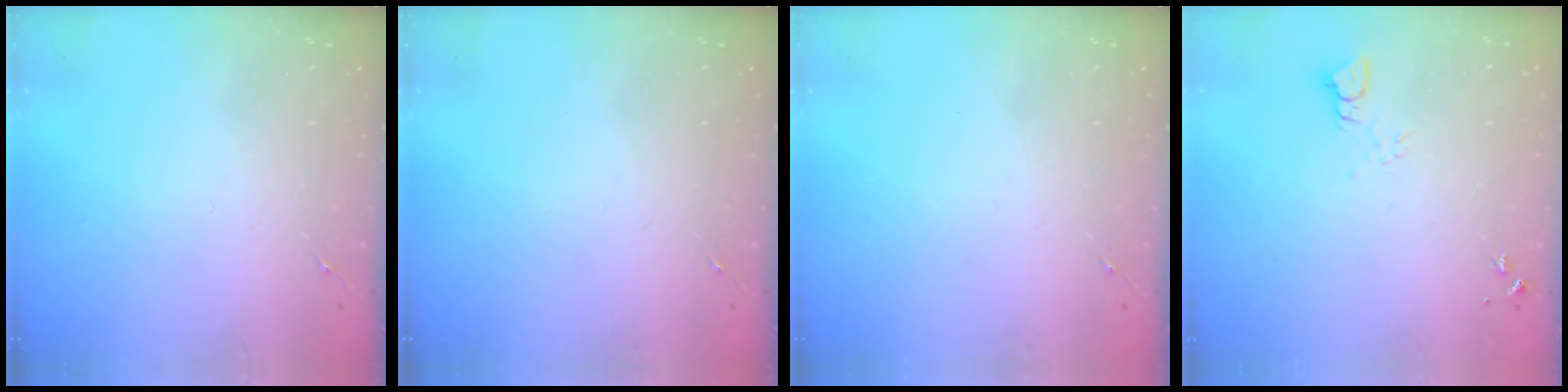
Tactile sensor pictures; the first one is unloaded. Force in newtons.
{"total": 0.0}
{"total": 0.0}
{"total": 3.2, "press": 3.2, "slide": 0.1}